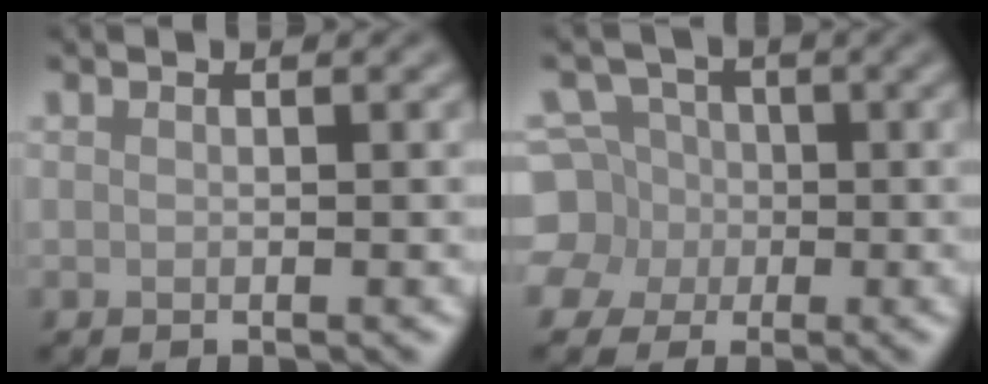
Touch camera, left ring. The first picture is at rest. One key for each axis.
{"total": 6.3, "fx": -1.7, "fy": 5.9, "fz": 1.6, "tx": -0.032, "ty": 0.018, "tz": -0.057}